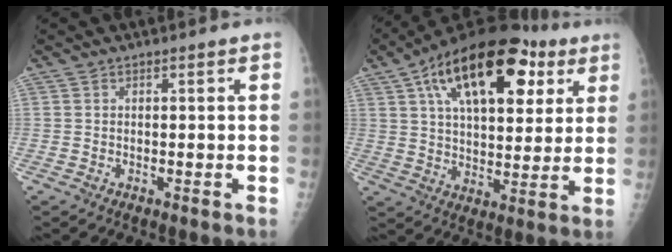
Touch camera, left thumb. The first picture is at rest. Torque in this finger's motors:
{"motor_torque": [0.78, 0.64, 1.74, -1.03, 0.46]}